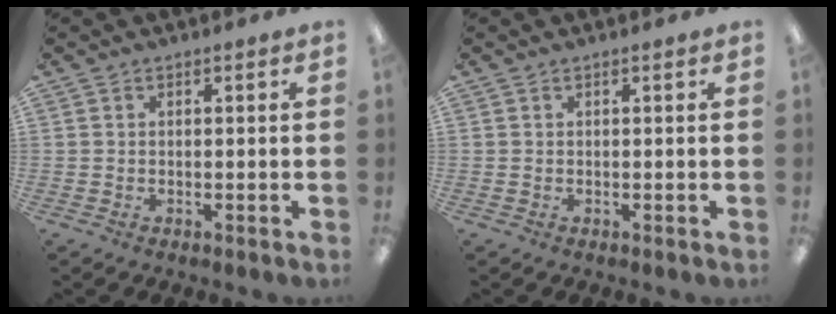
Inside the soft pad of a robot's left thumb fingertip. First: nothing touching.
{"total": 0.0}